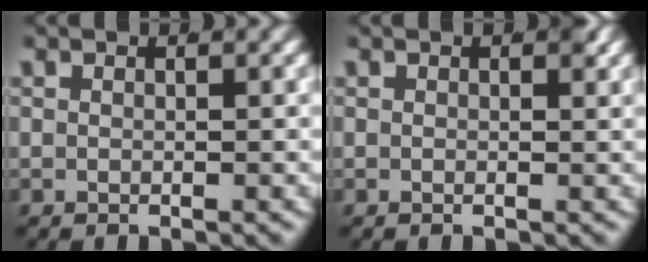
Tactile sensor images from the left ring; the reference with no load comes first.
{"total": 0.7, "force": [0.4, 0.2, 0.5], "torque": [-0.001, -0.001, 0.005]}